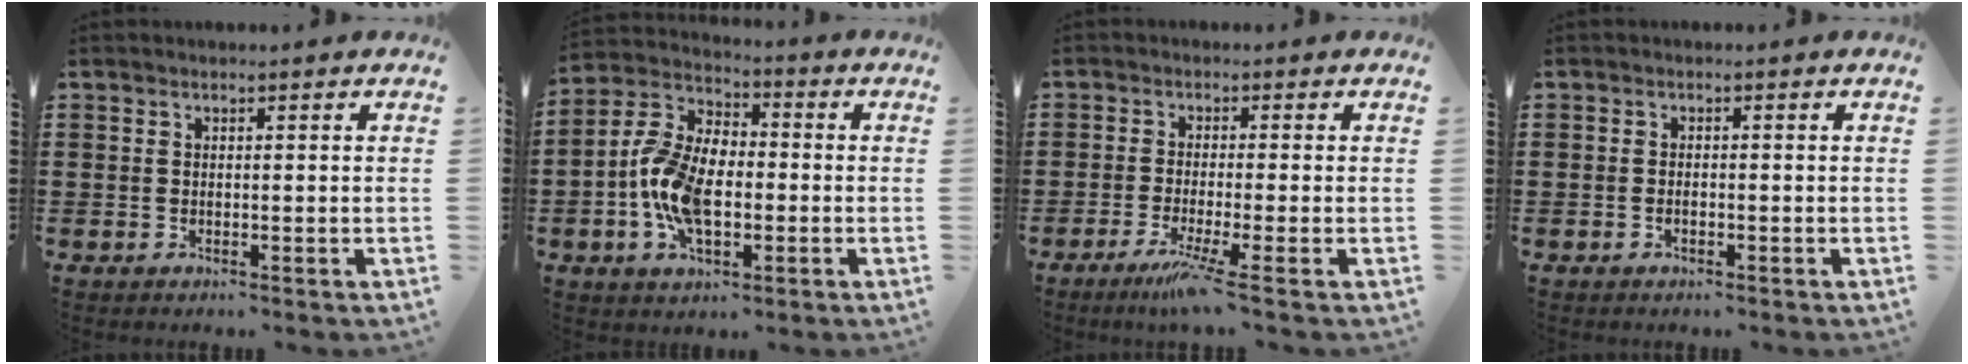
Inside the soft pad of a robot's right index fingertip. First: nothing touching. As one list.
[{"total": 10.5, "force": [-2.2, 5.9, 8.4], "torque": [-0.211, 0.000, -0.049]}, {"total": 4.6, "force": [-2.7, -0.7, 3.7], "torque": [-0.073, -0.021, -0.048]}, {"total": 0.8, "force": [-0.4, 0.3, 0.6], "torque": [-0.014, -0.005, -0.007]}]